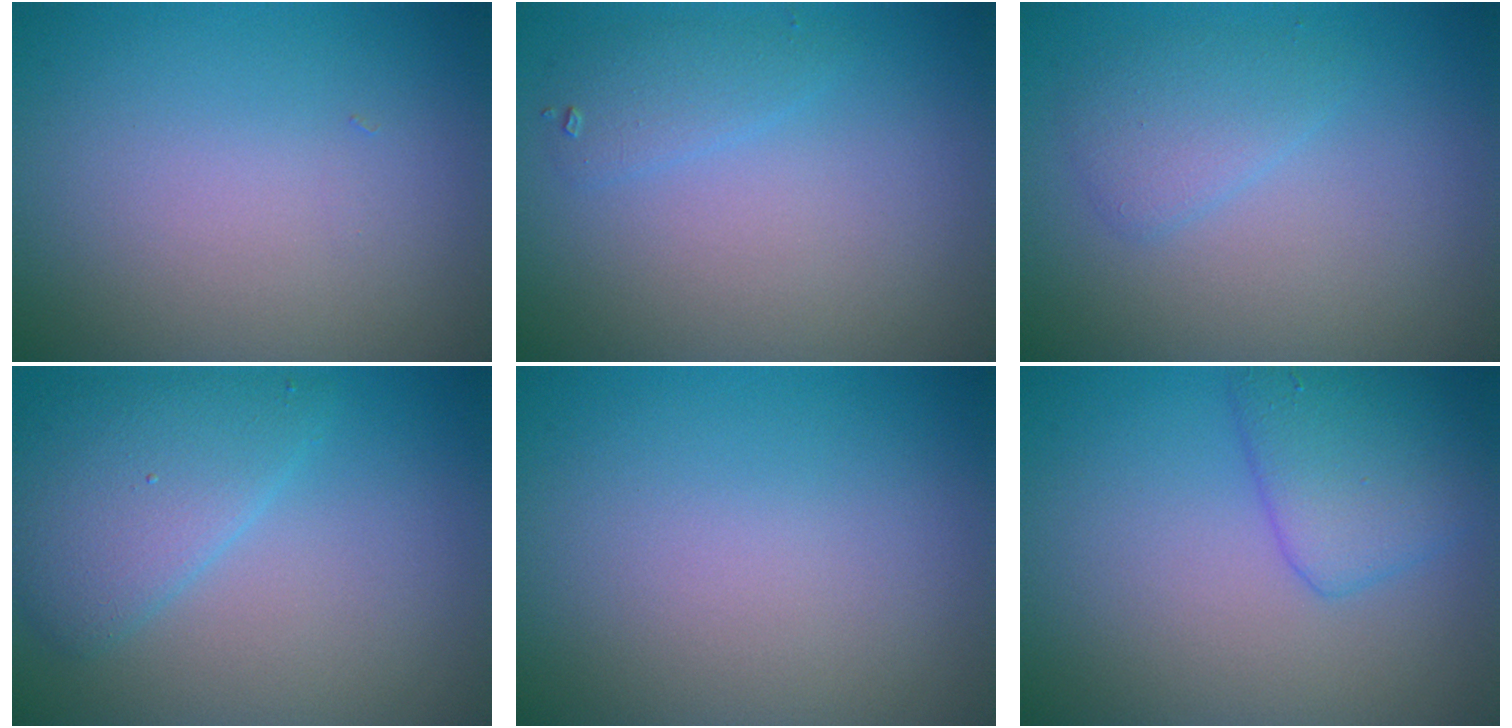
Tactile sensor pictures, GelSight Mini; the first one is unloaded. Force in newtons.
{"total": 1.4, "press": 1.4, "slide": 0.0}
{"total": 1.9, "press": 1.9, "slide": 0.1}
{"total": 3.9, "press": 3.9, "slide": 0.2}
{"total": 0.0}
{"total": 3.7, "press": 3.7, "slide": 0.1}